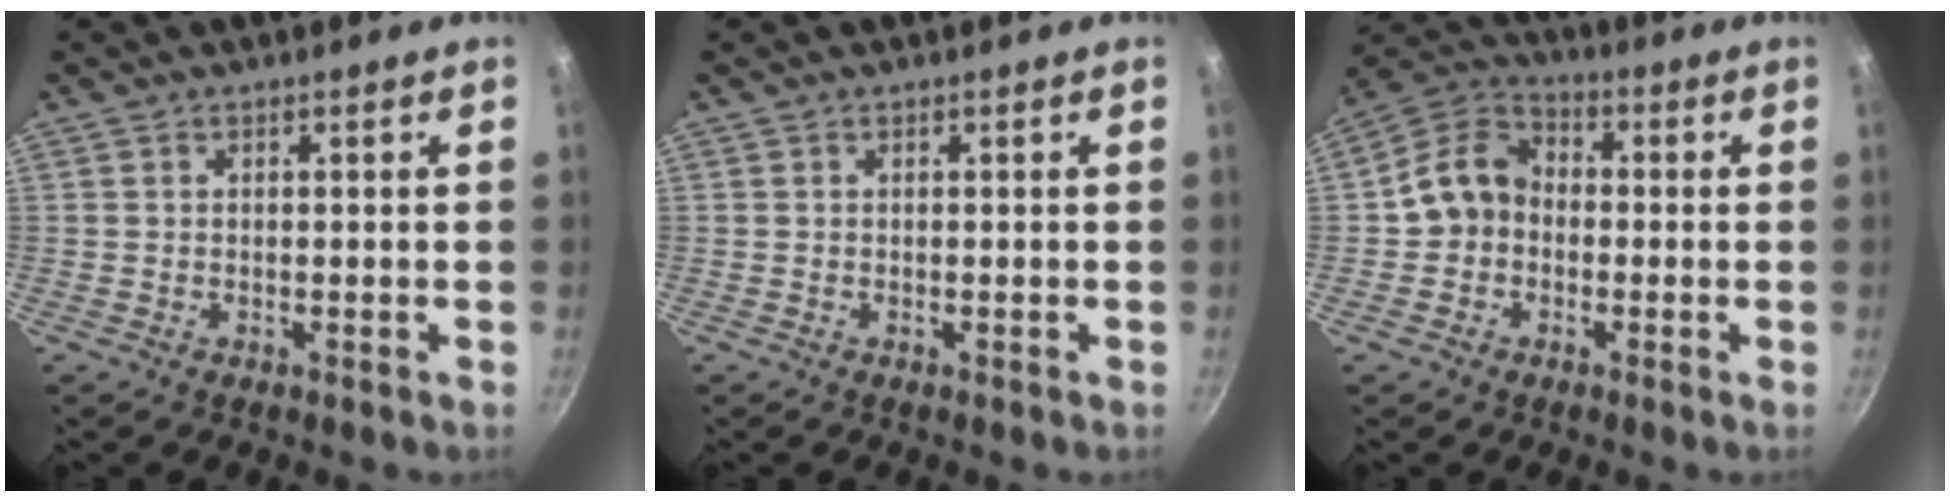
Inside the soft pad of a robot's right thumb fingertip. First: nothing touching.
{"total": 0.0}
{"total": 9.0, "force": [-1.0, 7.5, 4.9], "torque": [-0.059, 0.030, -0.042]}